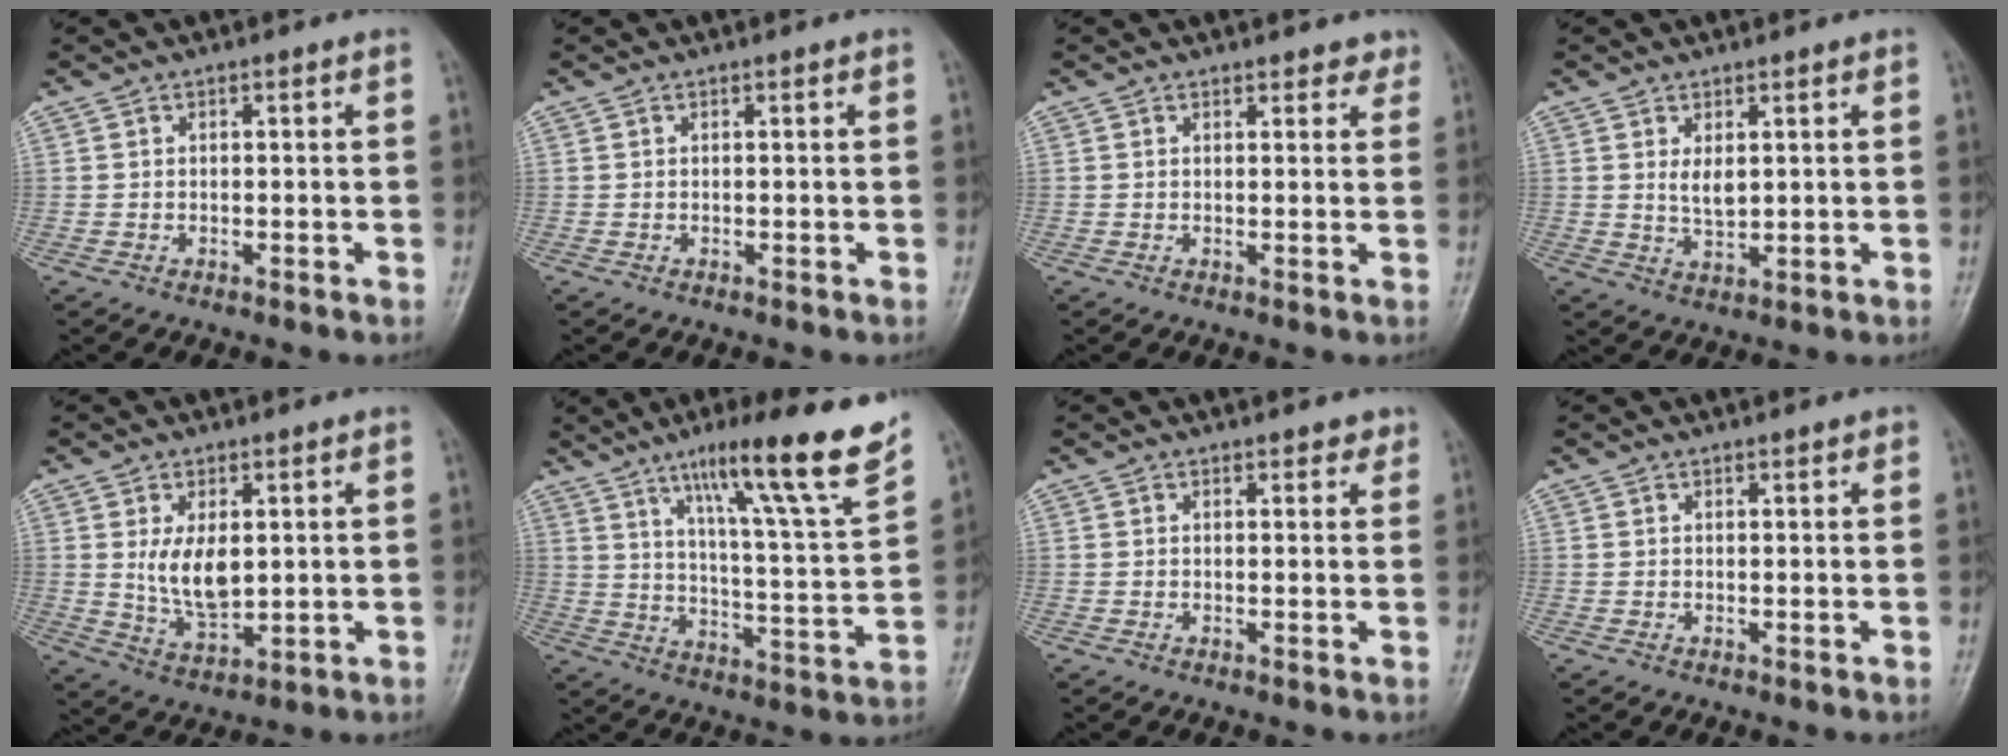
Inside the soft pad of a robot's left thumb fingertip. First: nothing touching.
{"total": 0.0}
{"total": 2.8, "force": [2.4, 1.4, 0.6], "torque": [0.022, -0.009, 0.018]}
{"total": 3.5, "force": [1.2, 1.8, 2.7], "torque": [-0.041, -0.015, 0.026]}
{"total": 7.8, "force": [1.6, 4.3, 6.3], "torque": [-0.101, -0.021, 0.042]}
{"total": 19.3, "force": [13.0, 0.7, 14.2], "torque": [-0.194, -0.066, 0.199]}
{"total": 2.0, "force": [1.5, 1.0, 0.7], "torque": [0.011, -0.005, 0.012]}
{"total": 0.8, "force": [0.7, 0.3, 0.3], "torque": [-0.001, -0.002, 0.008]}